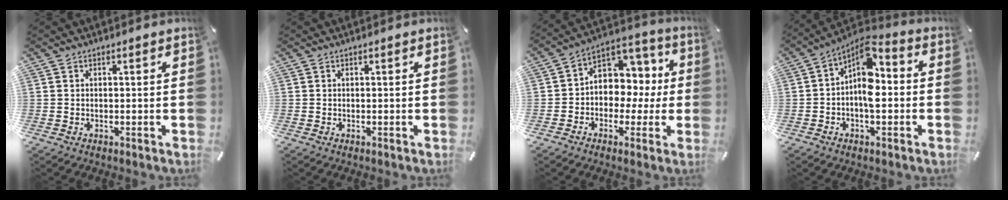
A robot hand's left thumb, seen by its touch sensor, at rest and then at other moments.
{"total": 0.0}
{"total": 9.1, "force": [0.4, 8.4, 3.6], "torque": [-0.049, -0.017, 0.014]}
{"total": 9.1, "force": [-0.5, 5.3, 7.4], "torque": [-0.135, -0.019, -0.013]}